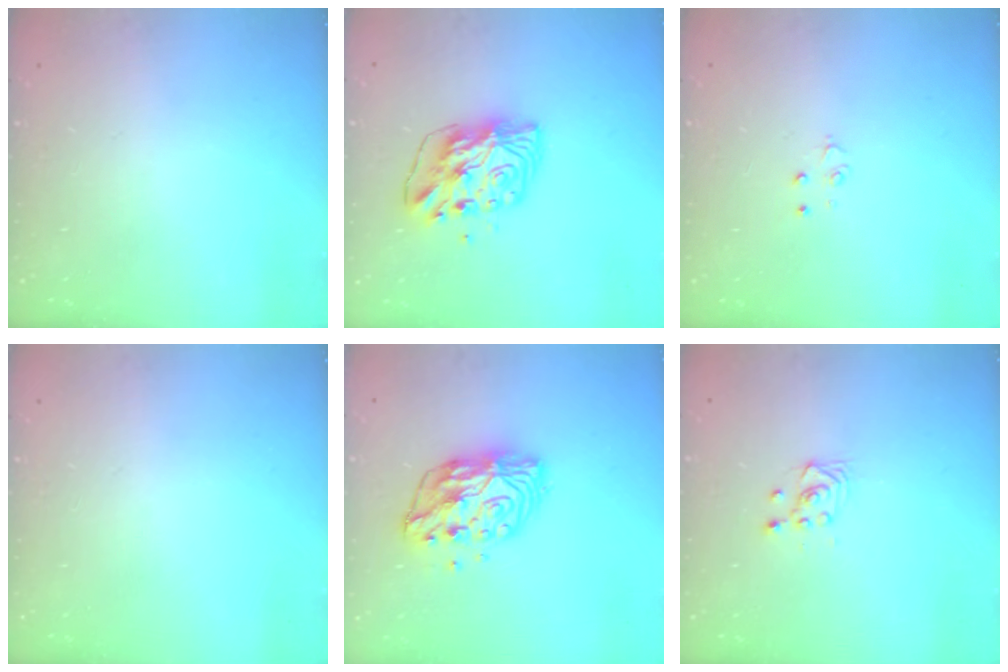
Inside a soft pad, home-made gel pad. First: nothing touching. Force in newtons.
{"total": 8.5, "press": 8.4, "slide": 1.3}
{"total": 2.8, "press": 2.8, "slide": 0.3}
{"total": 0.0}
{"total": 13.2, "press": 13.2, "slide": 0.9}
{"total": 3.5, "press": 3.2, "slide": 1.5}